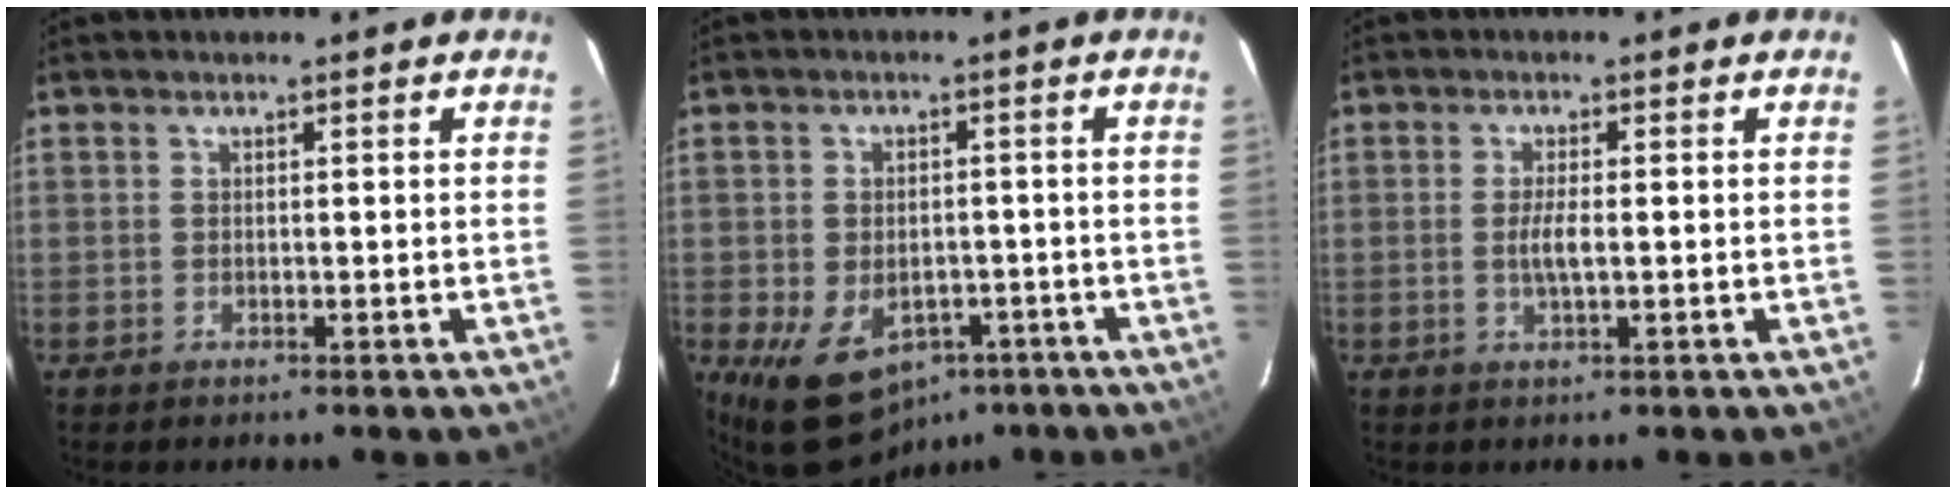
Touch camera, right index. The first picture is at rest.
{"total": 12.4, "force": [-6.3, 8.5, 6.6], "torque": [-0.143, -0.005, -0.076]}
{"total": 3.1, "force": [-0.3, 0.6, 3.0], "torque": [-0.058, -0.003, -0.006]}